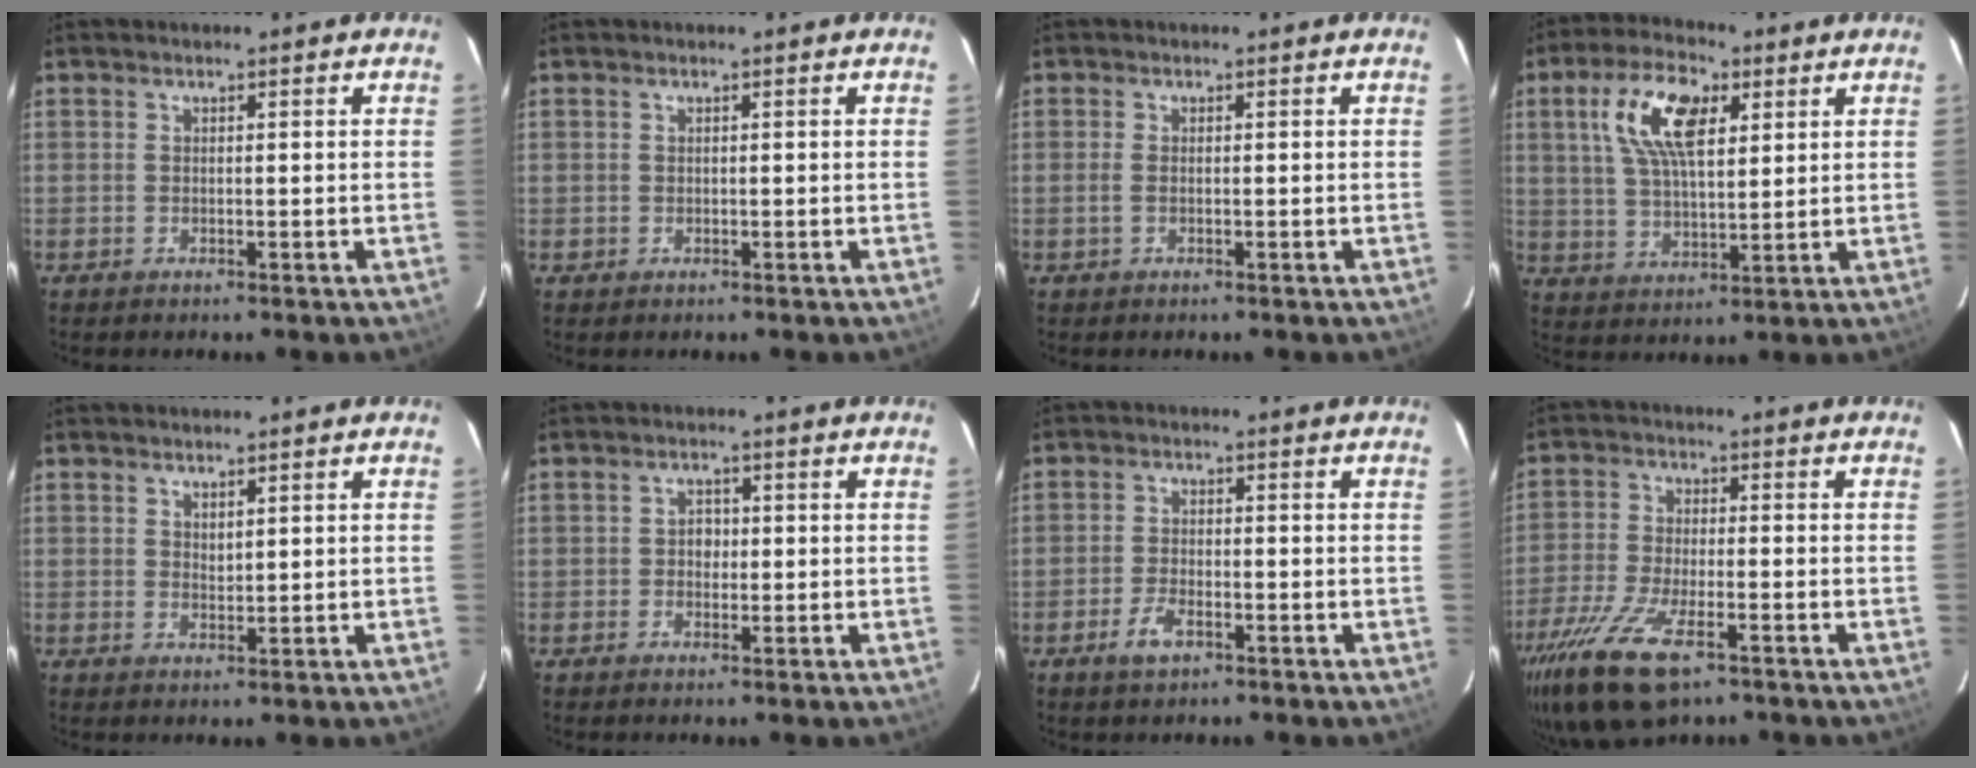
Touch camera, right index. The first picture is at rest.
{"total": 0.7, "force": [0.0, 0.7, 0.0], "torque": [0.004, 0.003, -0.001]}
{"total": 1.1, "force": [-0.2, 0.4, 1.0], "torque": [-0.024, -0.002, -0.005]}
{"total": 12.1, "force": [4.5, 5.6, 9.8], "torque": [-0.190, 0.022, 0.084]}
{"total": 1.5, "force": [1.1, 0.7, 0.7], "torque": [-0.011, 0.000, 0.021]}
{"total": 2.0, "force": [-0.2, 1.8, 0.8], "torque": [-0.012, 0.006, -0.005]}
{"total": 4.1, "force": [-2.4, 1.9, 2.8], "torque": [-0.065, -0.001, -0.046]}
{"total": 14.6, "force": [-9.1, 5.3, 10.1], "torque": [-0.230, -0.043, -0.175]}